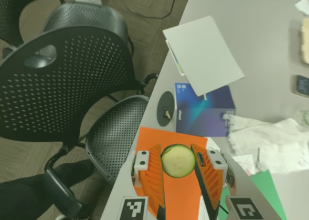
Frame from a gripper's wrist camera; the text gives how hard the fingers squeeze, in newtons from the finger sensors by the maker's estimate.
{"total": 9.0, "left": 8.6, "right": 9.5}